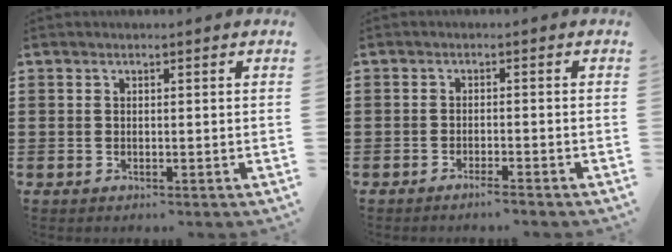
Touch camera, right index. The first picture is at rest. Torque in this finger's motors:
{"motor_torque": [0.42, 1.42, -0.11, -0.03]}